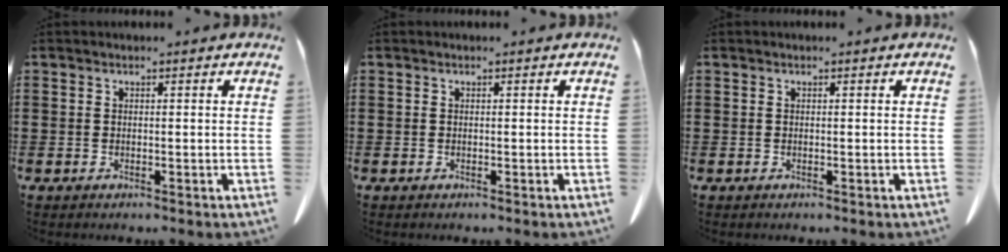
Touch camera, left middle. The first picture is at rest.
{"total": 0.0}
{"total": 0.0}